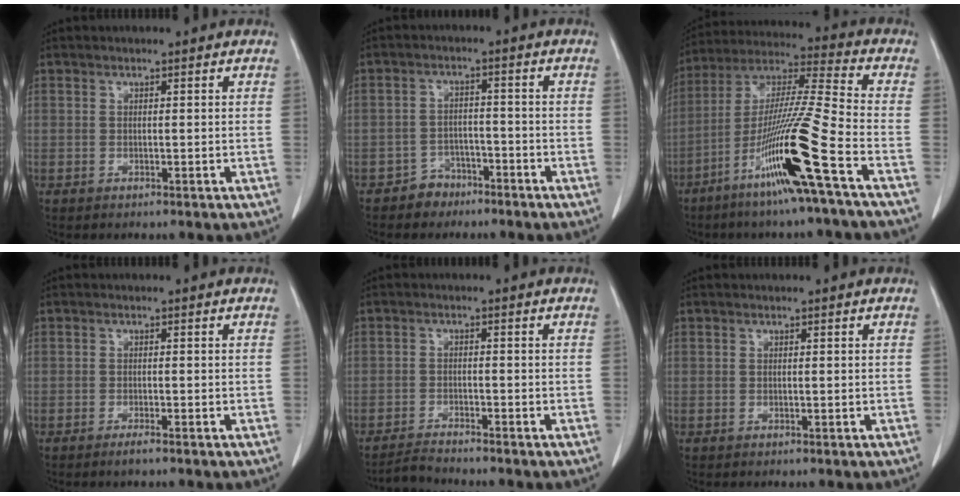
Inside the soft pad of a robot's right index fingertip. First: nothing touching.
{"total": 3.8, "force": [-2.8, 2.4, 0.2], "torque": [-0.006, 0.011, -0.045]}
{"total": 17.1, "force": [-8.0, -1.8, 15.0], "torque": [-0.296, -0.026, -0.152]}
{"total": 1.8, "force": [-1.4, -0.1, 1.1], "torque": [-0.025, -0.004, -0.025]}
{"total": 3.0, "force": [-2.9, -0.7, 0.2], "torque": [-0.007, -0.017, -0.055]}
{"total": 0.0}